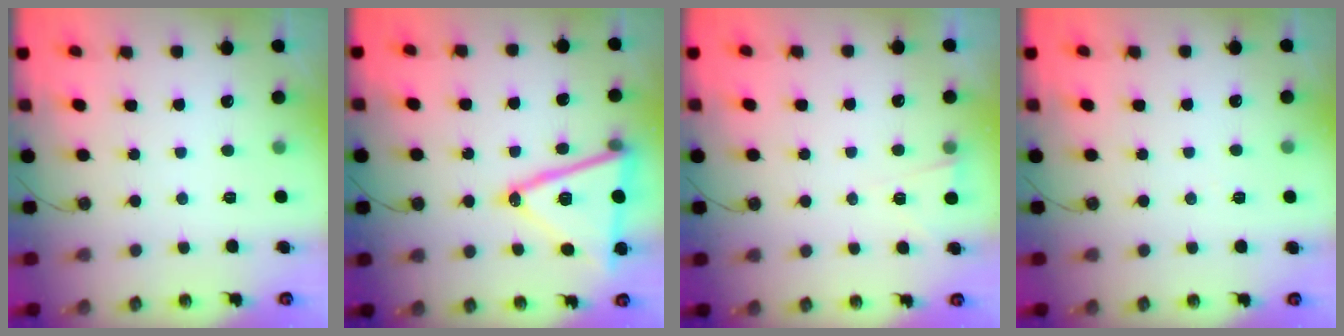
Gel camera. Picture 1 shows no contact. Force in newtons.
{"total": 18.9, "press": 18.5, "slide": 3.5}
{"total": 2.7, "press": 2.3, "slide": 1.5}
{"total": 3.8, "press": 1.4, "slide": 3.6}